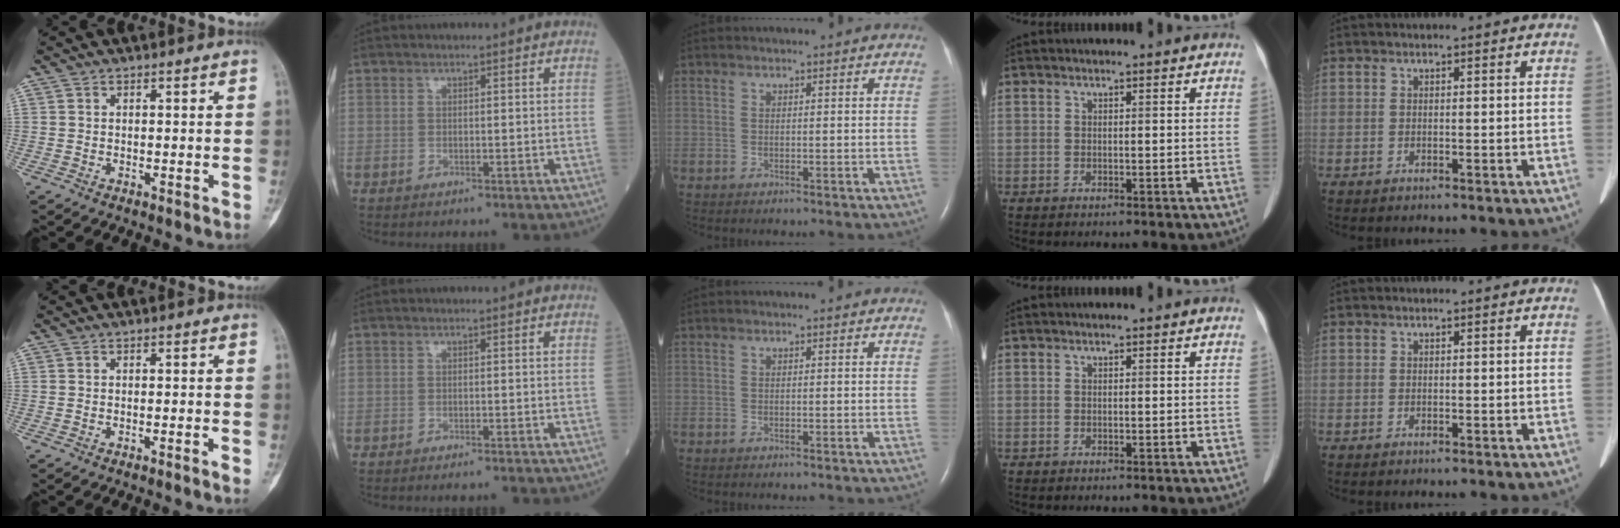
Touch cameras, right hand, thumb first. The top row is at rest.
{"thumb": {"total": 1.0, "force": [-0.4, 0.0, 0.9], "torque": [-0.017, 0.002, -0.006]}, "index": {"total": 1.6, "force": [-1.4, 0.0, 0.8], "torque": [-0.010, -0.002, -0.017]}}